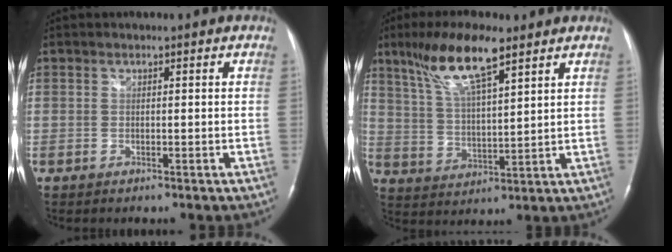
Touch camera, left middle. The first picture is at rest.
{"total": 11.4, "force": [7.4, 2.0, 8.4], "torque": [-0.167, 0.012, 0.140]}